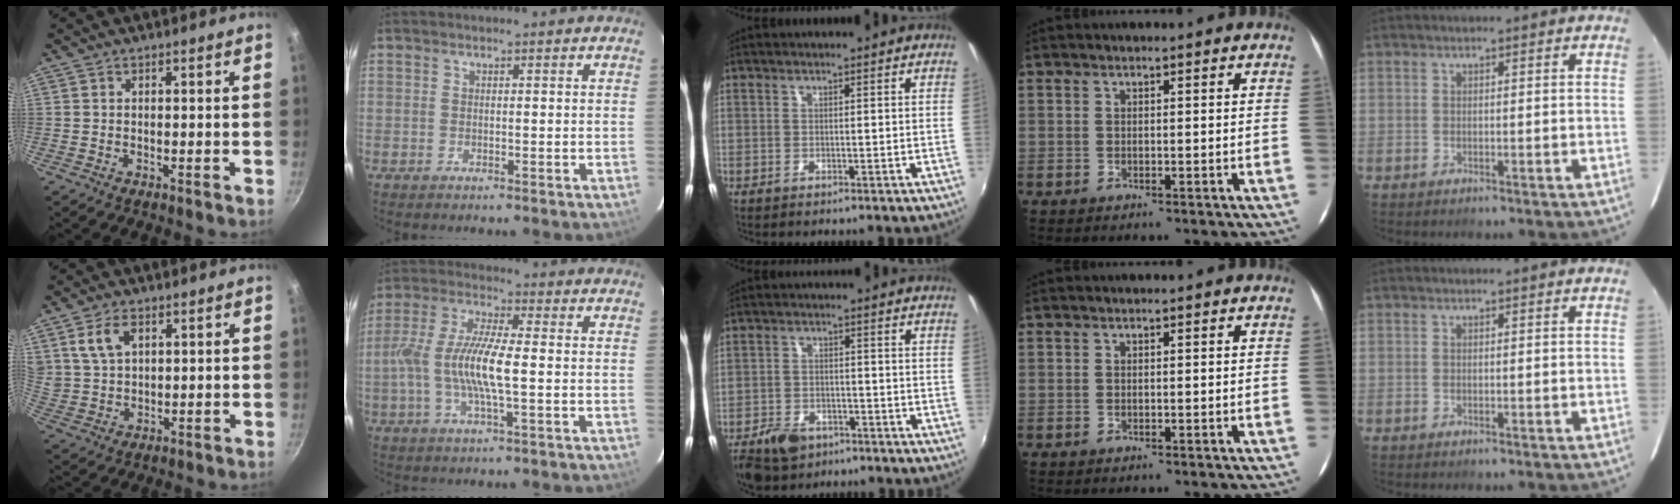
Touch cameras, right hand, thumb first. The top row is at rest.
{"thumb": {"total": 7.0, "force": [3.0, 4.4, 4.5], "torque": [-0.074, -0.006, 0.065]}, "index": {"total": 11.5, "force": [-1.7, 2.2, 11.2], "torque": [-0.230, 0.001, -0.035]}, "middle": {"total": 8.5, "force": [-5.7, 5.0, 3.7], "torque": [-0.099, -0.002, -0.092]}}